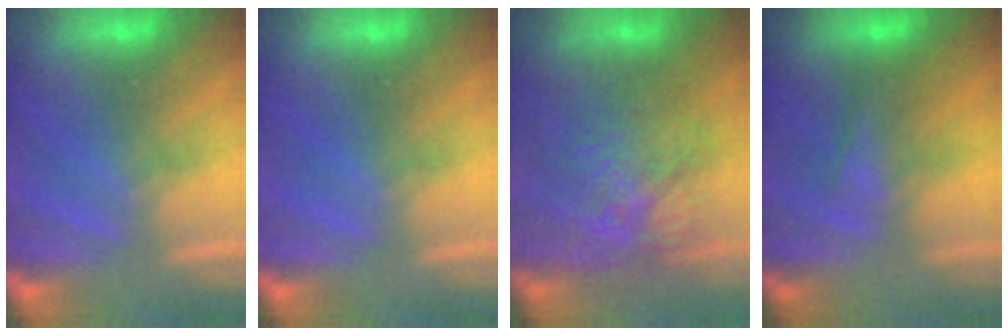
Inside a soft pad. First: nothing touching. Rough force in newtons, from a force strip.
{"total": 0.0}
{"total": 8.1}
{"total": 4.7}